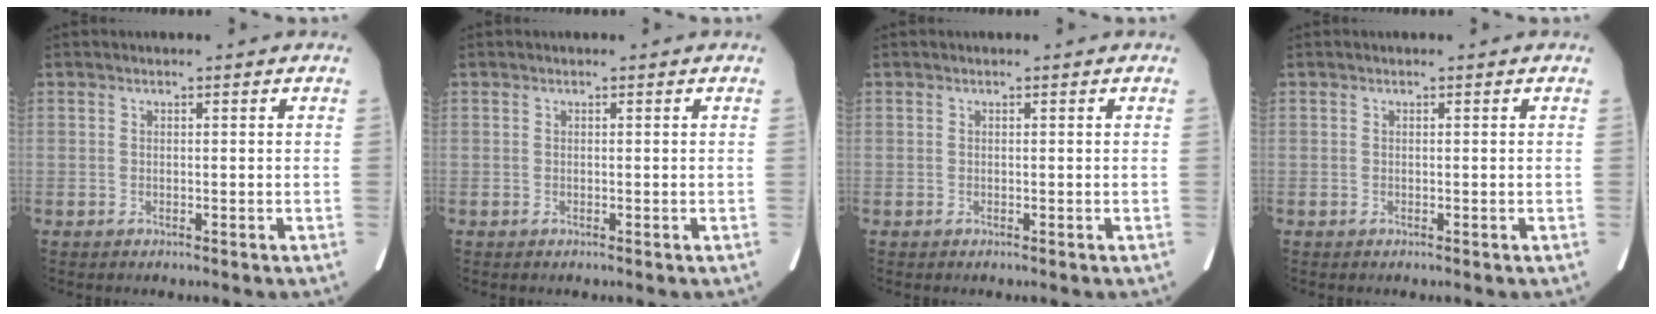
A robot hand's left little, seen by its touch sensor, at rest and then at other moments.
{"total": 0.0}
{"total": 0.0}
{"total": 0.0}